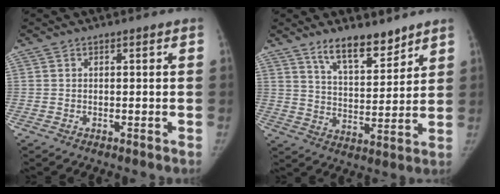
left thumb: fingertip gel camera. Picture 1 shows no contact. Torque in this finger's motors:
{"motor_torque": [0.52, -0.33, 0.76, -0.63, 0.21]}